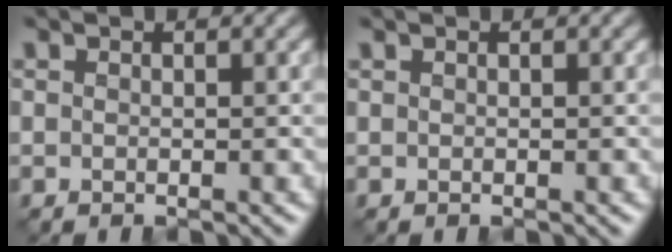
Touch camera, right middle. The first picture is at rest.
{"total": 0.0}